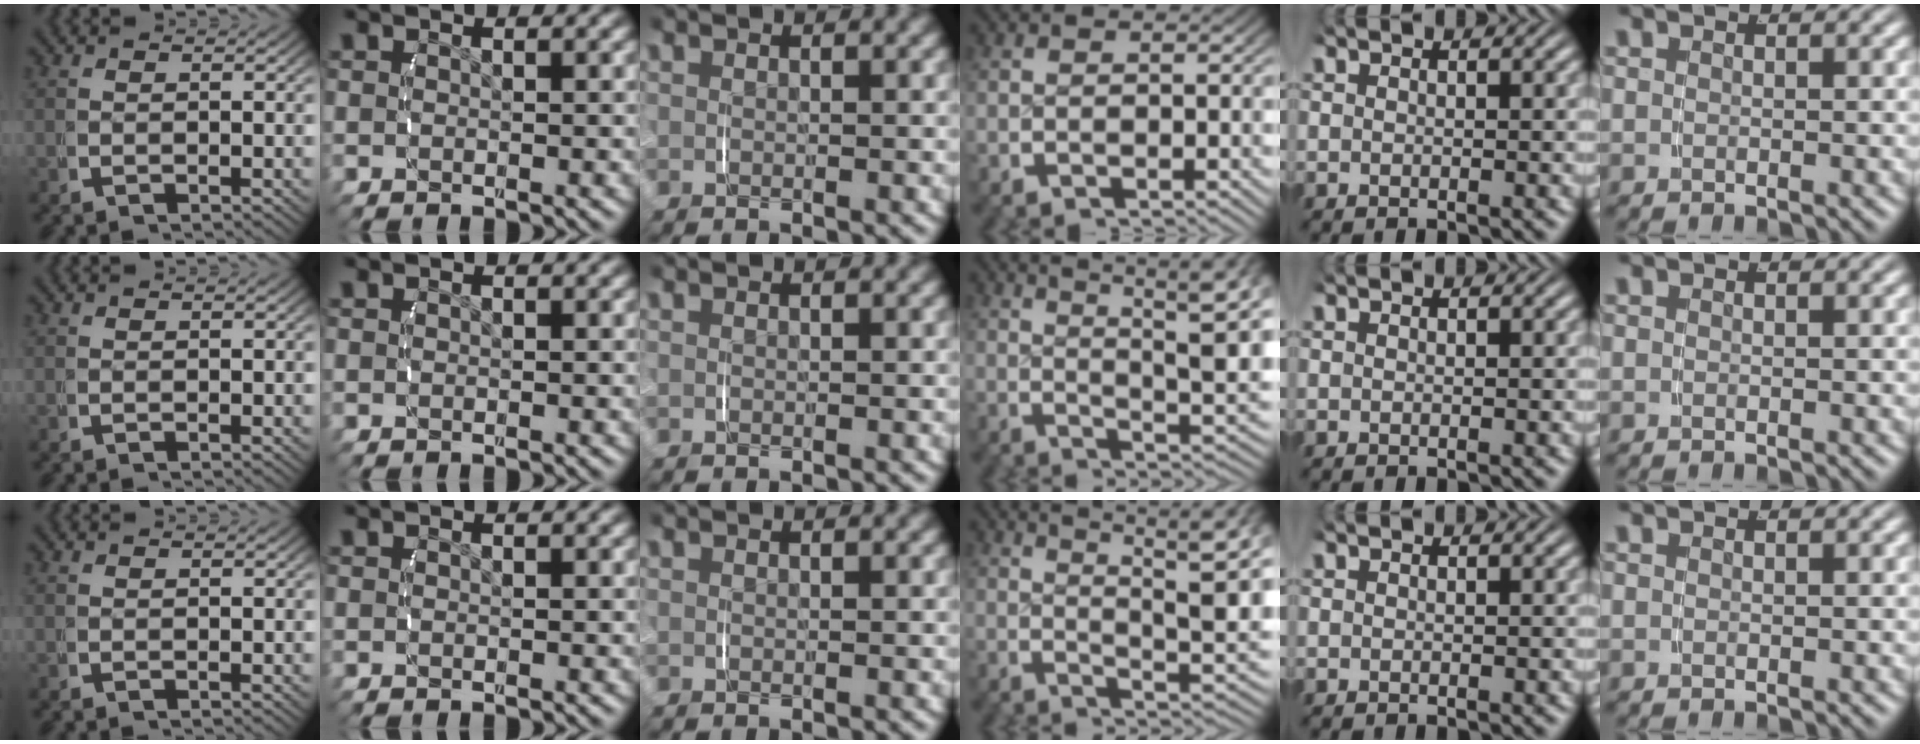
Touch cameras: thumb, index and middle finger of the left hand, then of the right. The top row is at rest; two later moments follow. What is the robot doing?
{"motion": "lift_and_place", "object": "string"}